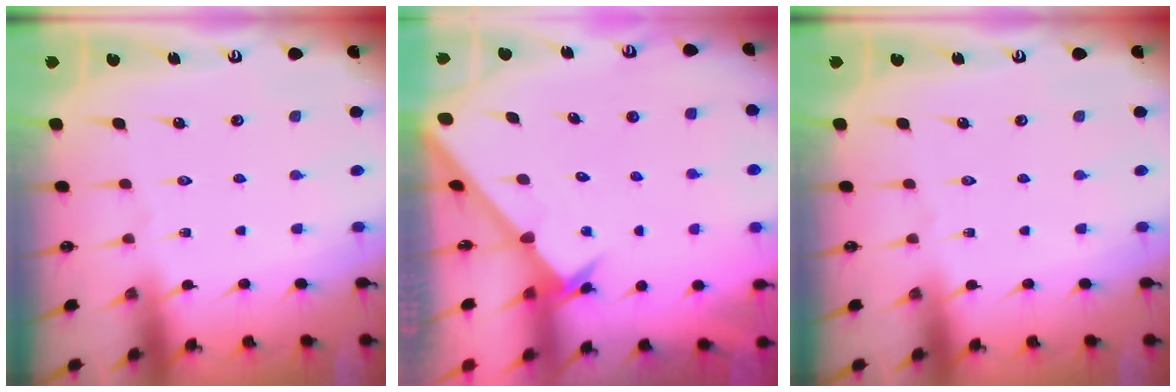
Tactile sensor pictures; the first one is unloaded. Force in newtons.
{"total": 2.5, "press": 2.5, "slide": 0.2}
{"total": 0.0}